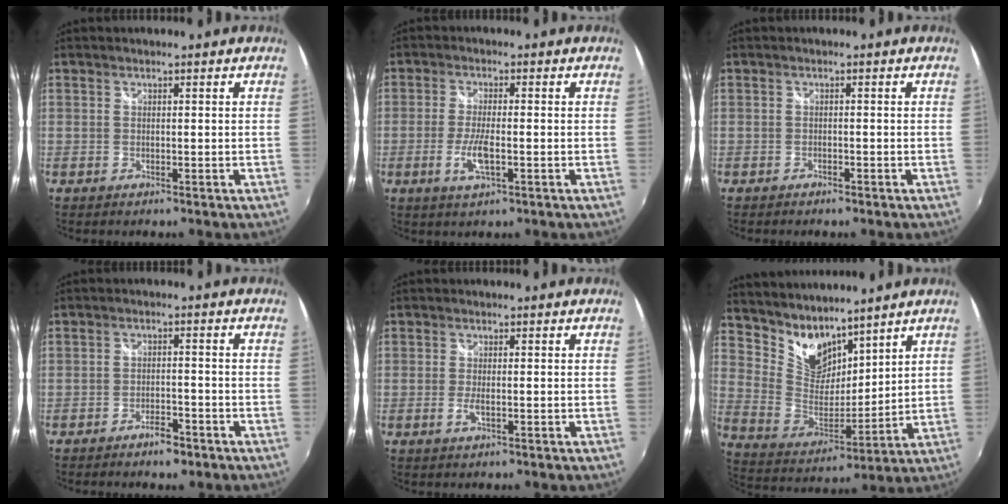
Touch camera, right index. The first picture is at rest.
{"total": 5.3, "force": [-1.7, 1.1, 4.9], "torque": [-0.105, -0.009, -0.033]}
{"total": 1.3, "force": [-1.1, 0.4, 0.4], "torque": [-0.012, -0.002, -0.021]}
{"total": 3.7, "force": [-2.9, 1.4, 1.9], "torque": [-0.044, -0.001, -0.045]}
{"total": 2.0, "force": [-0.6, 0.3, 1.9], "torque": [-0.039, -0.004, -0.010]}
{"total": 12.3, "force": [9.9, 6.2, 3.9], "torque": [-0.091, 0.002, 0.204]}